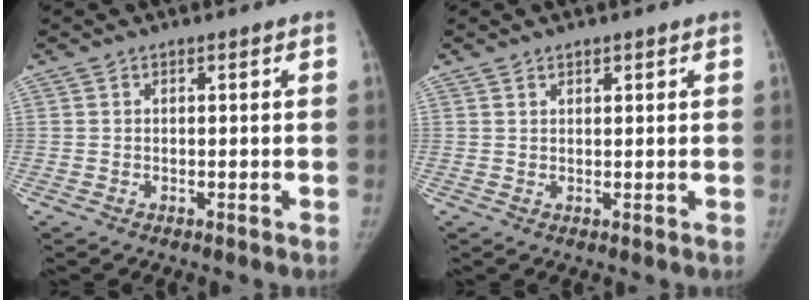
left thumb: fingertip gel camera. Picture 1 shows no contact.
{"total": 1.0, "force": [0.8, 0.4, 0.4], "torque": [0.001, -0.004, 0.011]}